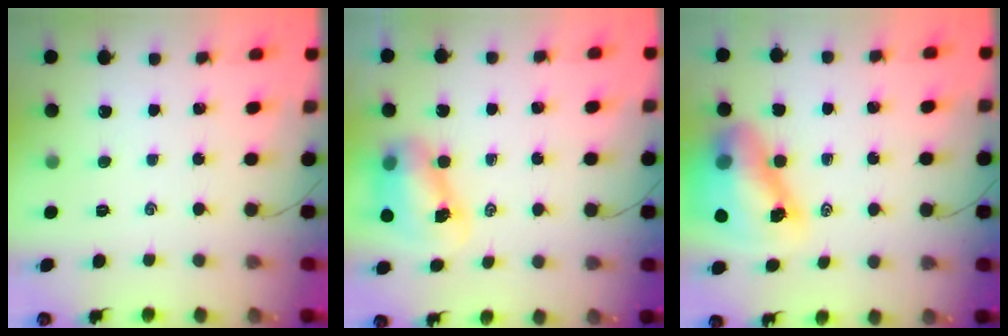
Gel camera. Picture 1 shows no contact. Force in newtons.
{"total": 8.2, "press": 8.0, "slide": 1.8}
{"total": 14.6, "press": 14.0, "slide": 4.0}